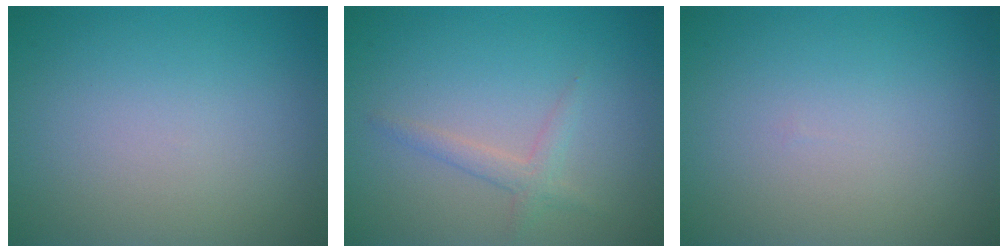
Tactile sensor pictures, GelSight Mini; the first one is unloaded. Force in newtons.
{"total": 1.6, "press": 1.6, "slide": 0.1}
{"total": 0.0}